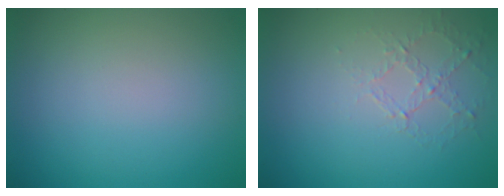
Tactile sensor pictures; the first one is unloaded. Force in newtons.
{"total": 1.1, "press": 0.5, "slide": 1.0}